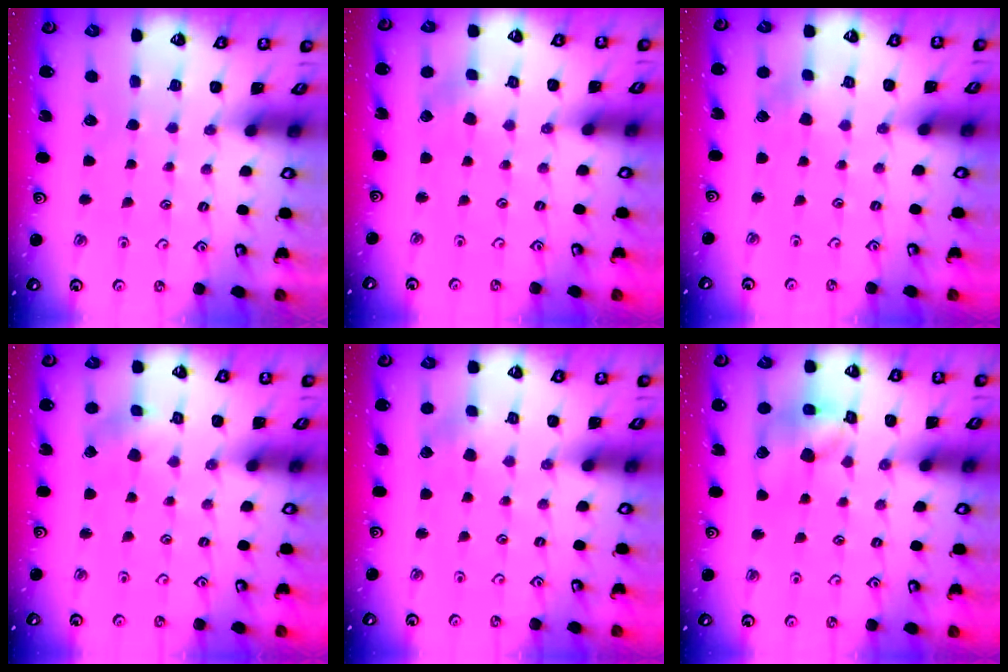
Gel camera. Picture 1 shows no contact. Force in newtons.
{"total": 2.8, "press": 2.8, "slide": 0.4}
{"total": 2.5, "press": 2.4, "slide": 0.5}
{"total": 1.7, "press": 1.7, "slide": 0.2}
{"total": 2.7, "press": 2.7, "slide": 0.3}
{"total": 13.7, "press": 13.6, "slide": 1.8}